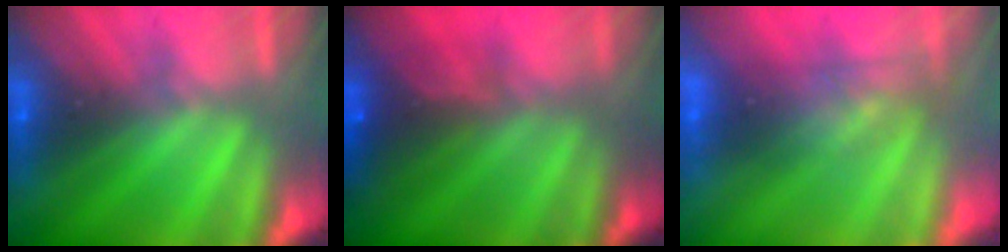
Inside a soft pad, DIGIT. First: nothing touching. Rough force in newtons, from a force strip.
{"total": 7.2}
{"total": 2.8}